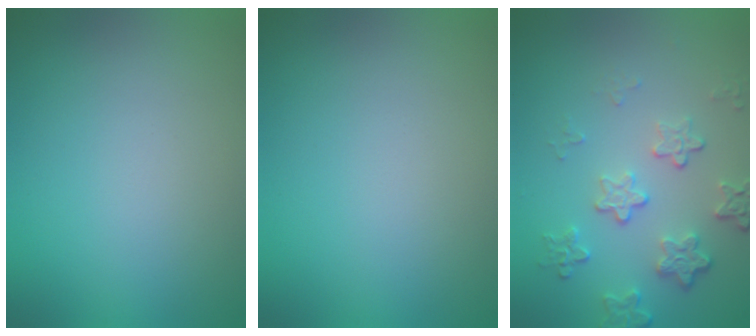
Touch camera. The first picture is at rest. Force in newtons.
{"total": 0.0}
{"total": 4.1, "press": 2.9, "slide": 2.9}